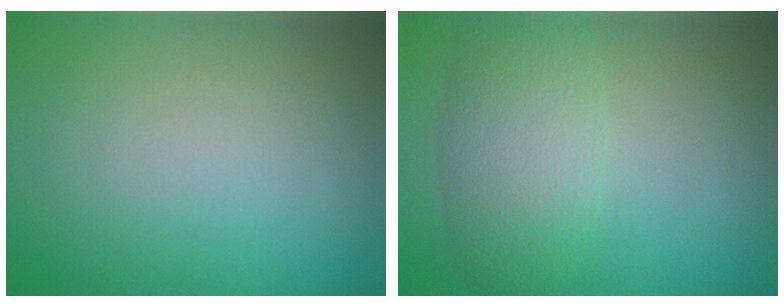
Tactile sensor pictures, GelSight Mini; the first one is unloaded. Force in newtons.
{"total": 4.6, "press": 4.6, "slide": 0.3}